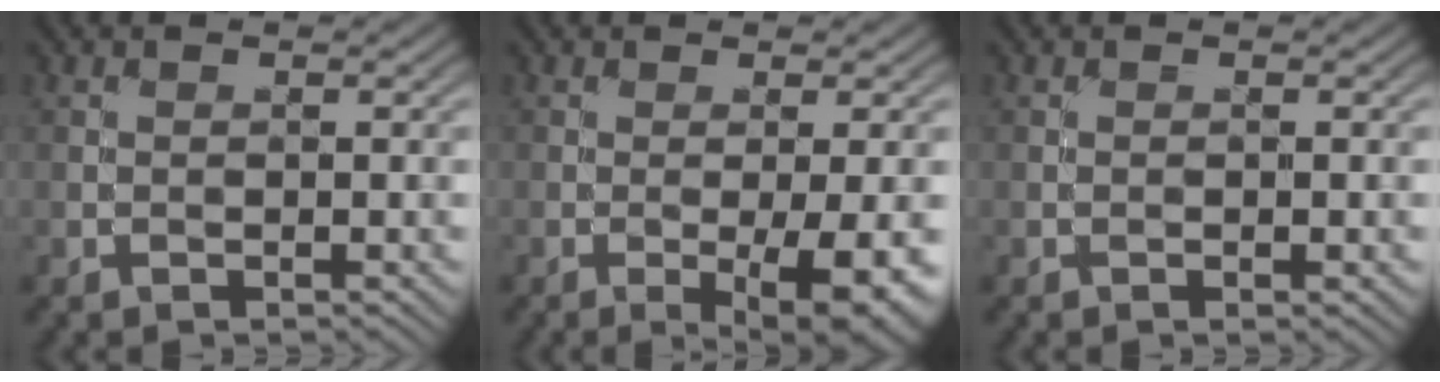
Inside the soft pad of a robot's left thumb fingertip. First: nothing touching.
{"total": 6.3, "force": [-2.0, 1.5, 5.8], "torque": [-0.090, -0.008, -0.019]}
{"total": 0.7, "force": [-0.2, 0.2, 0.7], "torque": [-0.011, 0.001, -0.004]}